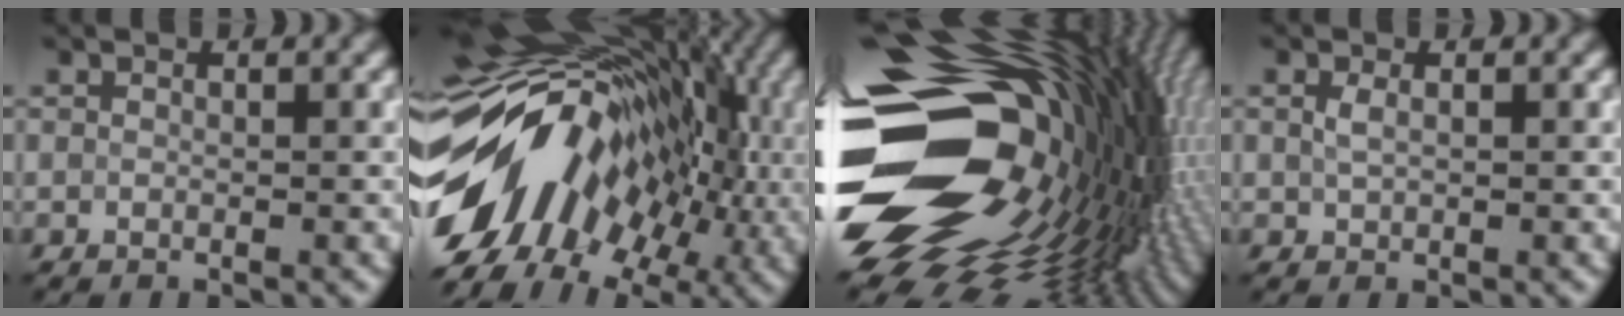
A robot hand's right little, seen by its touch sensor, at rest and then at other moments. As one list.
[{"total": 16.9, "force": [-2.0, 11.0, 12.7], "torque": [-0.207, 0.018, -0.047]}, {"total": 20.4, "force": [-1.3, 13.6, 15.2], "torque": [-0.282, -0.028, -0.019]}, {"total": 1.2, "force": [0.3, 0.7, 0.9], "torque": [-0.023, 0.003, 0.008]}]